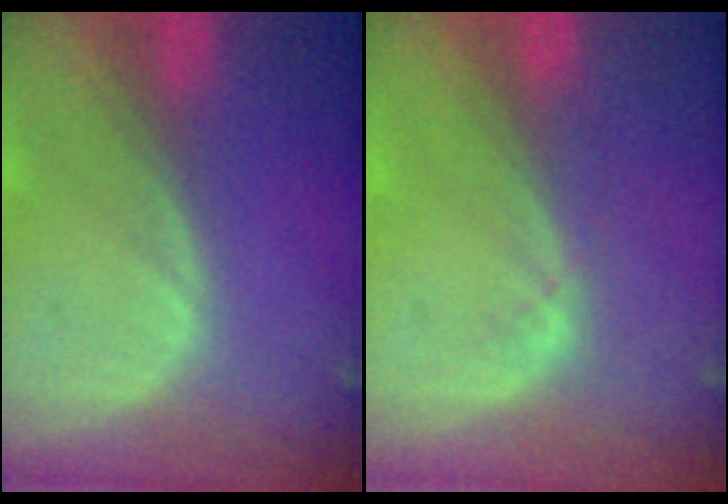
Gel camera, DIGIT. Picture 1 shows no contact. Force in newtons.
{"total": 1.7, "press": 1.5, "slide": 0.8}